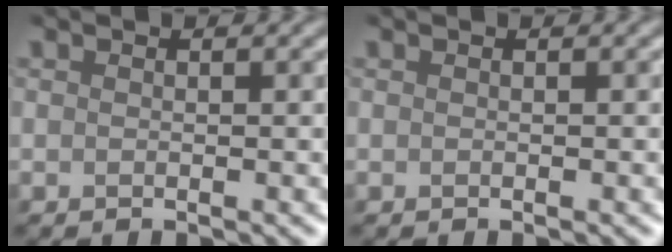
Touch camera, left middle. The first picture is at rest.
{"total": 0.0}